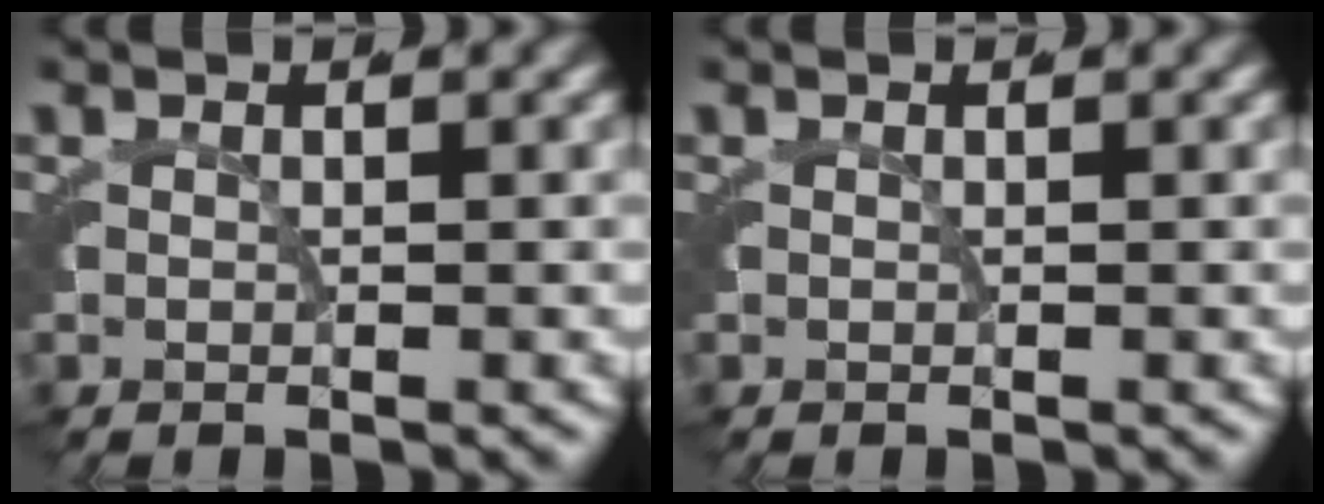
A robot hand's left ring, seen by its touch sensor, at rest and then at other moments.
{"total": 0.0}